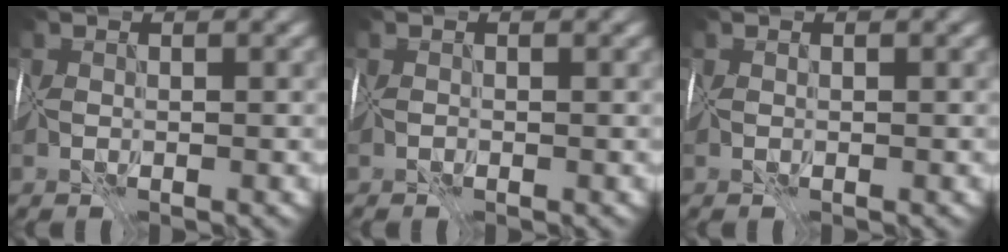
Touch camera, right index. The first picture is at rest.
{"total": 0.7, "force": [-0.2, -0.5, -0.5], "torque": [0.008, 0.002, -0.004]}
{"total": 0.0}